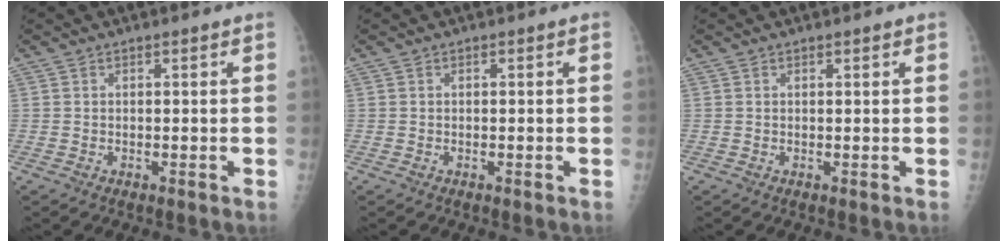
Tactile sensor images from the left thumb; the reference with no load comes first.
{"total": 0.0}
{"total": 0.7, "force": [0.5, 0.1, 0.4], "torque": [-0.006, -0.002, 0.008]}